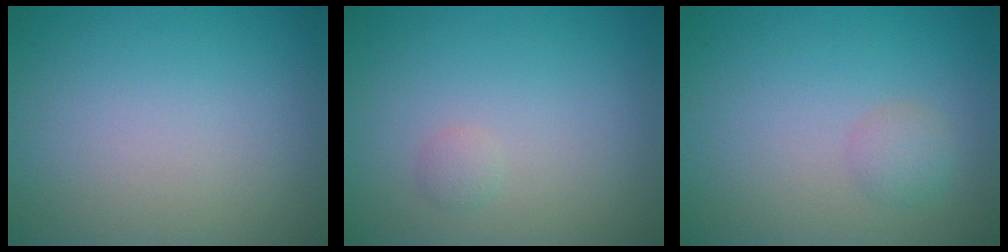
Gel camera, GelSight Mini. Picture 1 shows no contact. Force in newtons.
{"total": 0.7, "press": 0.7, "slide": 0.0}
{"total": 1.4, "press": 1.4, "slide": 0.1}